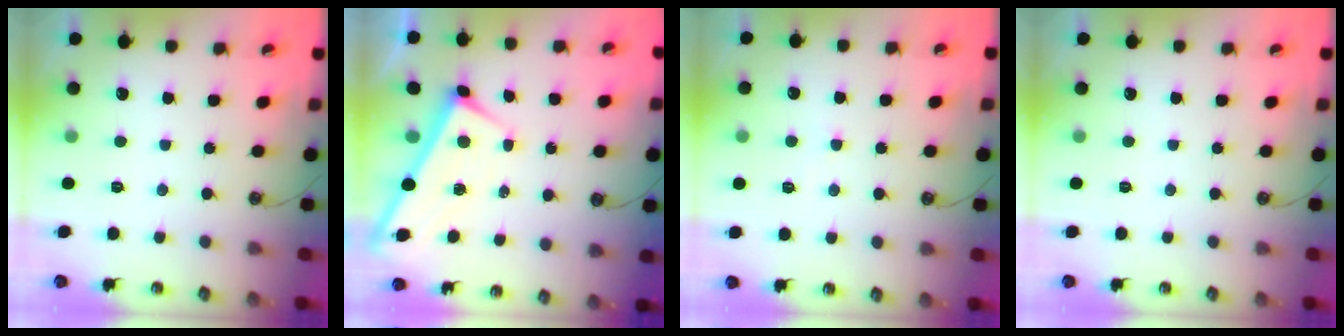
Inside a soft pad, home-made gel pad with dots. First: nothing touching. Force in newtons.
{"total": 1.9, "press": 1.9, "slide": 0.1}
{"total": 1.4, "press": 1.4, "slide": 0.3}
{"total": 0.0}